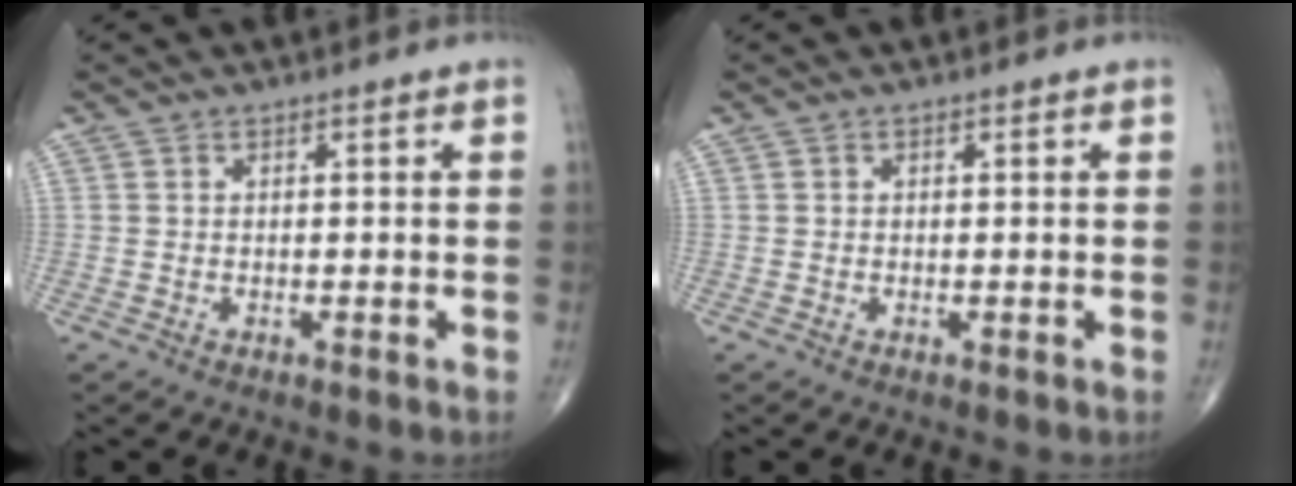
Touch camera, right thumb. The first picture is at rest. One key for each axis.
{"total": 0.0}